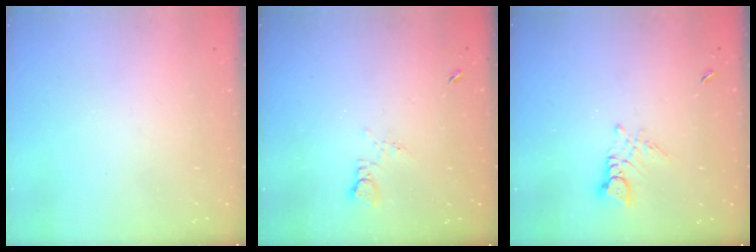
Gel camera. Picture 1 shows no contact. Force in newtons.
{"total": 4.2, "press": 4.2, "slide": 0.6}
{"total": 3.0, "press": 3.0, "slide": 0.4}